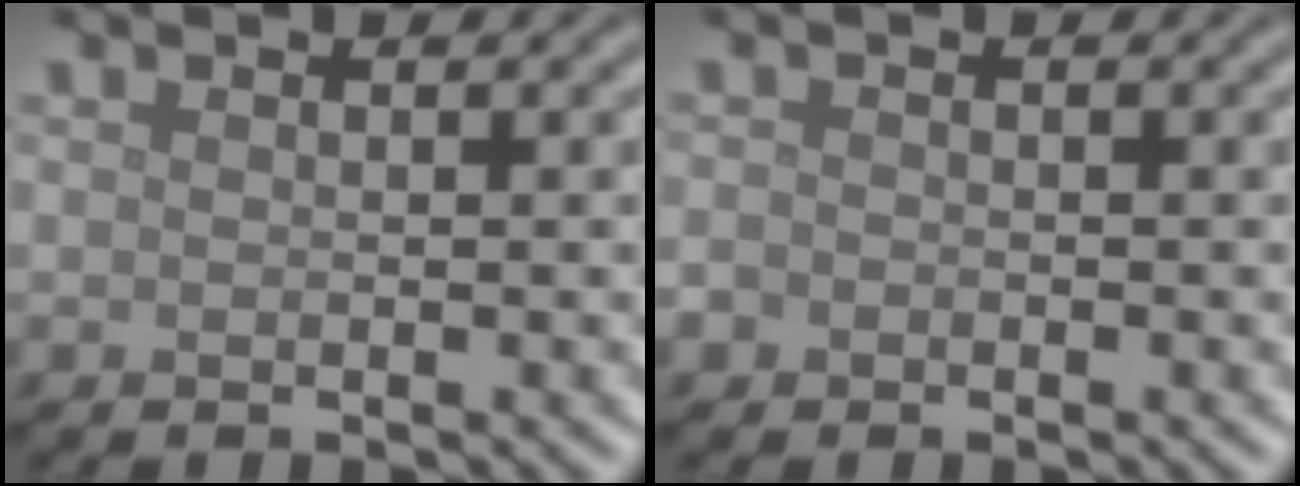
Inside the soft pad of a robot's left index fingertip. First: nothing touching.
{"total": 0.9, "force": [-0.6, 0.7, 0.2], "torque": [-0.001, -0.003, -0.014]}